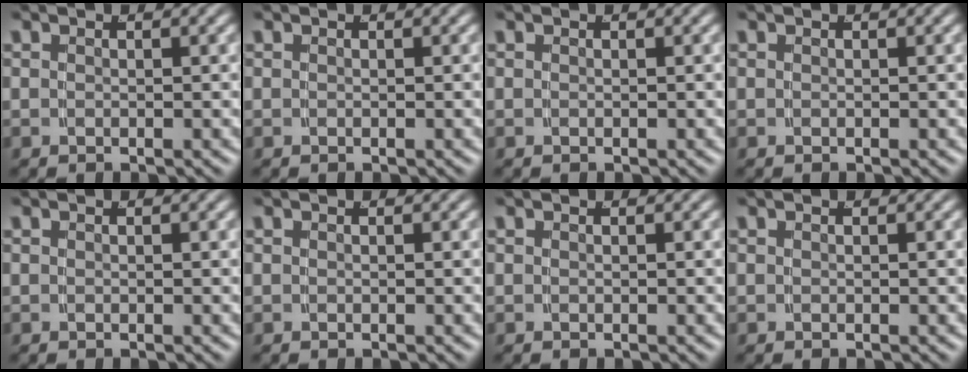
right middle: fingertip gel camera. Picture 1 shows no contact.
{"total": 0.0}
{"total": 0.0}
{"total": 0.0}
{"total": 0.0}
{"total": 0.0}
{"total": 0.0}
{"total": 0.0}